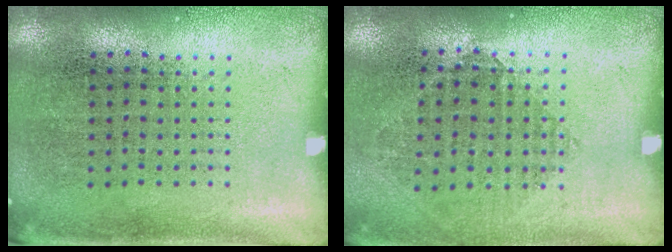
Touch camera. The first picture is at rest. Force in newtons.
{"total": 0.9, "press": 0.8, "slide": 0.3}